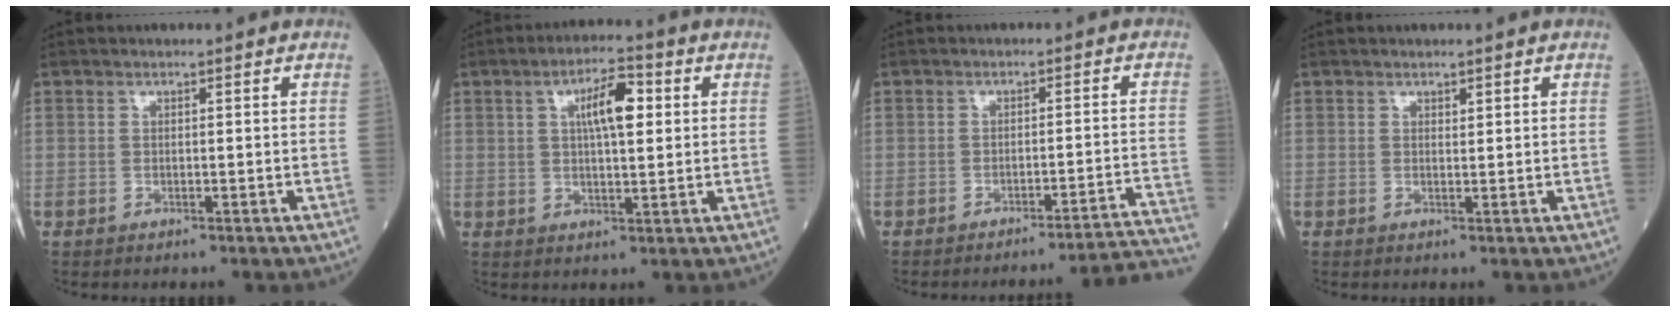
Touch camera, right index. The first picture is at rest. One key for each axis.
{"total": 7.0, "fx": 2.0, "fy": 1.8, "fz": 6.5, "tx": -0.109, "ty": 0.013, "tz": 0.032}
{"total": 11.2, "fx": -10.6, "fy": -3.1, "fz": 1.6, "tx": 0.016, "ty": -0.008, "tz": -0.133}
{"total": 0.6, "fx": 0.5, "fy": 0.2, "fz": 0.3, "tx": -0.003, "ty": -0.004, "tz": 0.007}